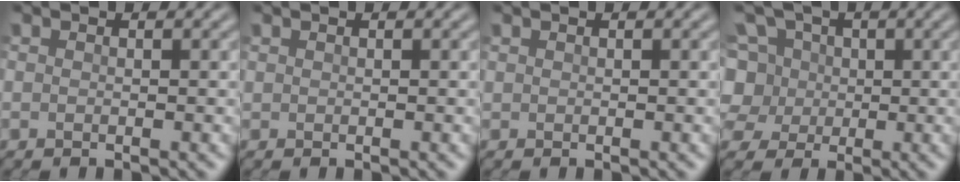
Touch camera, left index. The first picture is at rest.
{"total": 0.0}
{"total": 0.0}
{"total": 8.0, "force": [1.8, 6.8, 3.8], "torque": [-0.077, 0.037, -0.003]}